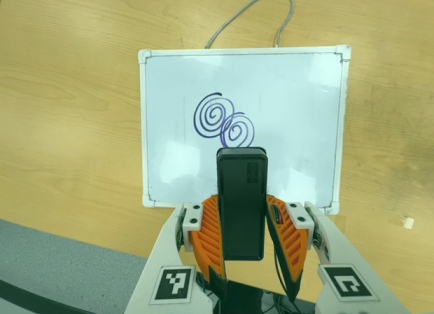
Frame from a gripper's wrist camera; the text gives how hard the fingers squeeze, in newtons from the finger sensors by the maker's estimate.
{"total": 3.3, "left": 2.1, "right": 4.5}